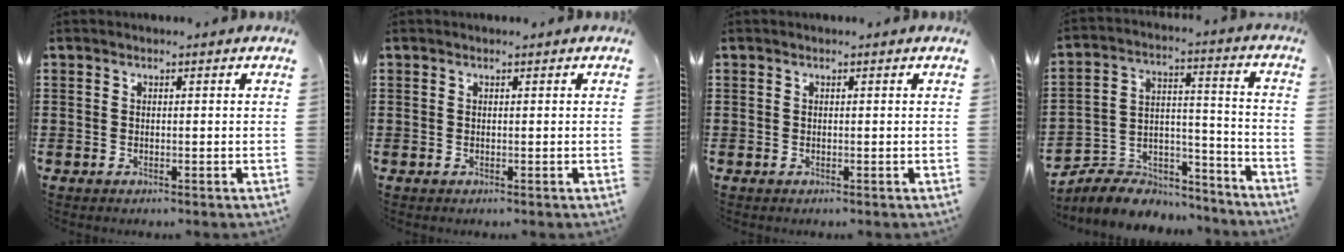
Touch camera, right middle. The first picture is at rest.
{"total": 0.0}
{"total": 0.0}
{"total": 7.3, "force": [-6.9, 2.2, 1.1], "torque": [-0.029, 0.012, -0.140]}